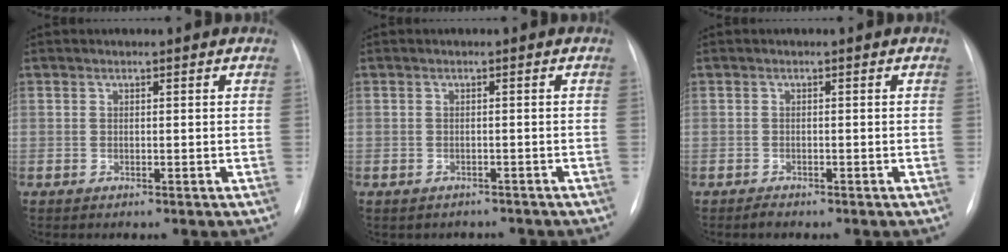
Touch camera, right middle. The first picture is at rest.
{"total": 2.9, "force": [-2.5, 1.5, 0.1], "torque": [-0.004, 0.008, -0.030]}
{"total": 0.8, "force": [-0.7, 0.2, 0.2], "torque": [-0.005, -0.002, -0.012]}